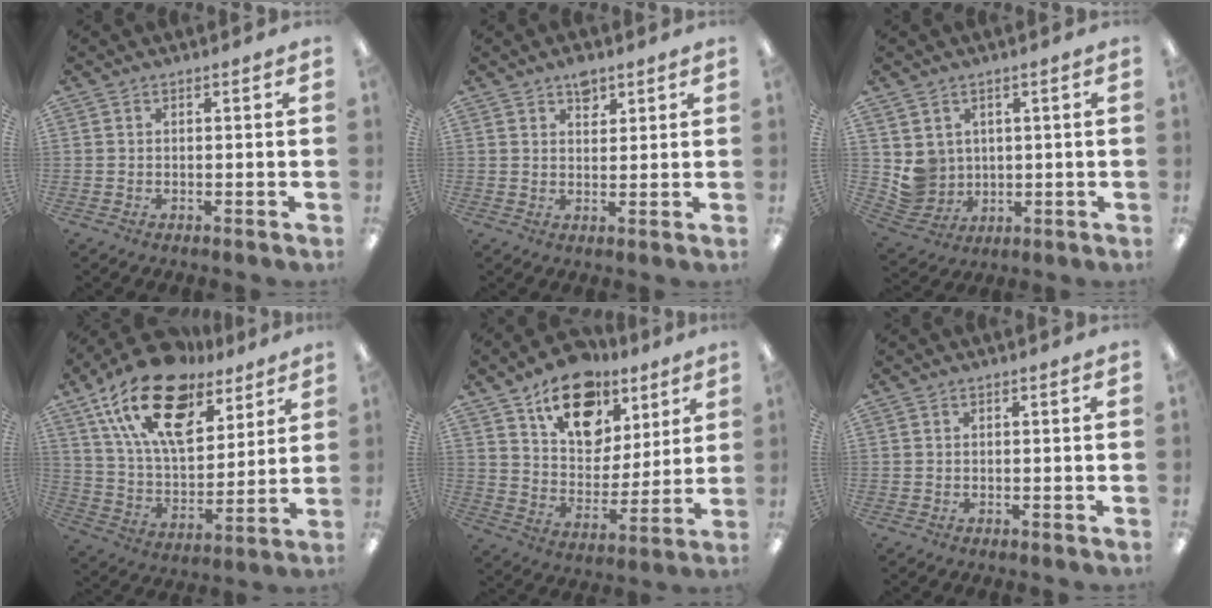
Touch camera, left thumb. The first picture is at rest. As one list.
[{"total": 4.2, "force": [2.9, 2.4, 1.9], "torque": [-0.010, -0.015, 0.048]}, {"total": 6.2, "force": [2.4, 5.7, 0.4], "torque": [-0.016, -0.015, 0.054]}, {"total": 22.8, "force": [14.0, 11.7, 13.7], "torque": [-0.254, -0.068, 0.249]}, {"total": 17.7, "force": [10.9, 11.2, 8.4], "torque": [-0.124, -0.056, 0.195]}, {"total": 0.0}]